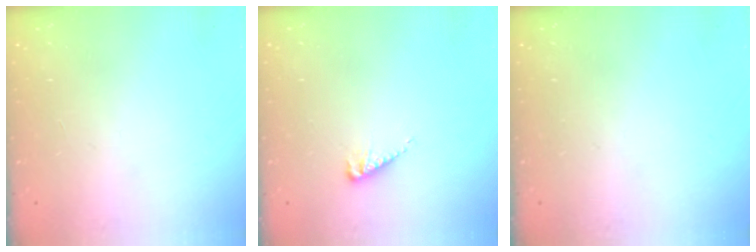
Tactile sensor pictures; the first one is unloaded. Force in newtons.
{"total": 2.9, "press": 2.9, "slide": 0.4}
{"total": 0.0}